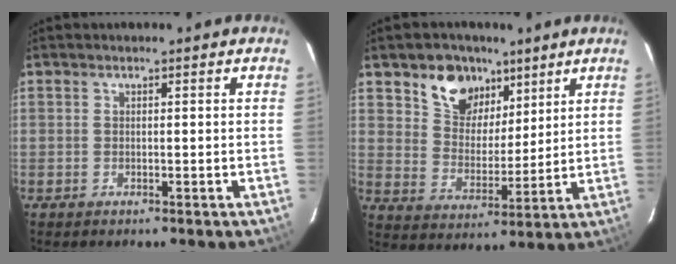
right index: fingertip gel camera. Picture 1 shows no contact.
{"total": 10.9, "force": [6.9, 7.5, 3.9], "torque": [-0.075, 0.012, 0.126]}